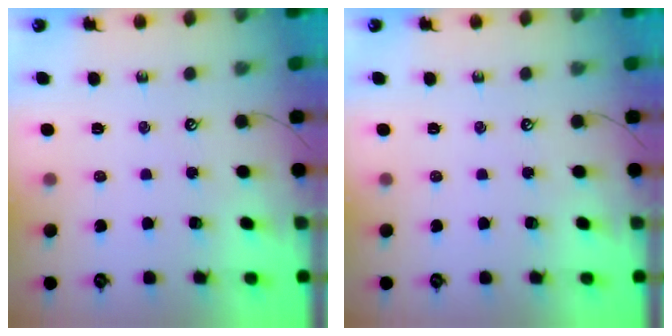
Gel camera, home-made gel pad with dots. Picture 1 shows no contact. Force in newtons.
{"total": 0.0}